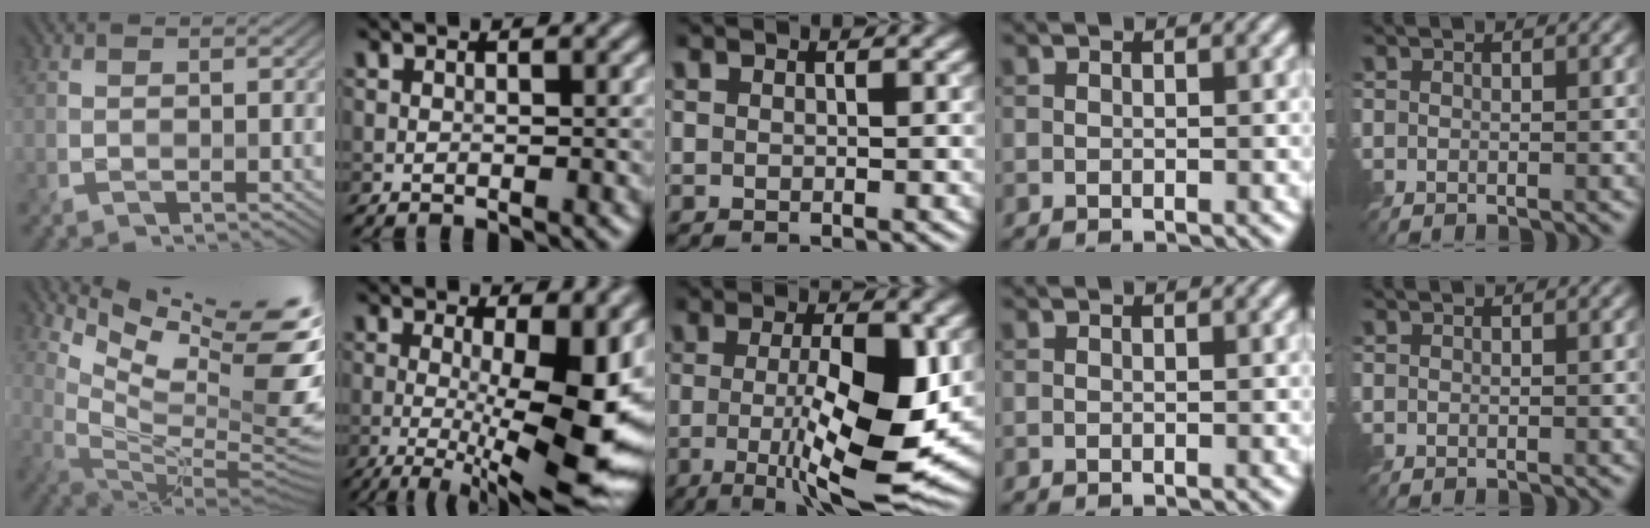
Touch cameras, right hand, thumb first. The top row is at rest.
{"thumb": {"total": 14.4, "force": [9.1, 3.8, 10.5], "torque": [-0.192, 0.000, 0.162]}, "index": {"total": 14.0, "force": [-1.4, 3.8, 13.4], "torque": [-0.169, -0.012, -0.013]}, "middle": {"total": 11.2, "force": [-1.0, 3.1, 10.7], "torque": [-0.171, -0.022, -0.009]}}